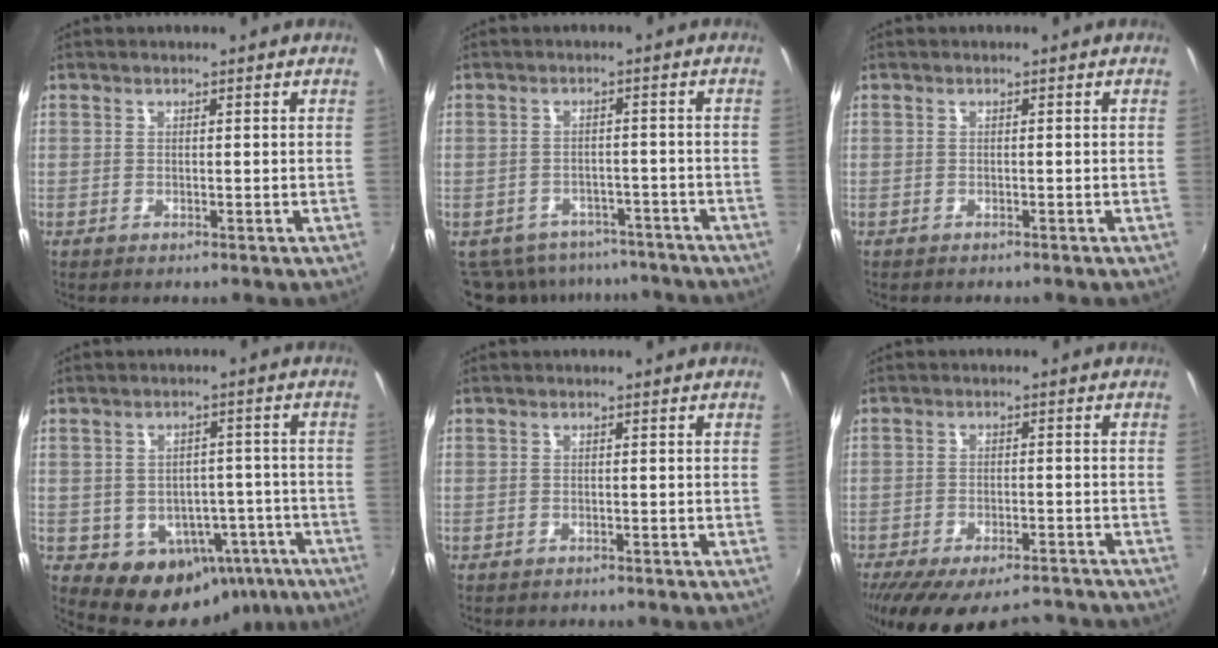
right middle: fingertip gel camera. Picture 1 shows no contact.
{"total": 12.2, "force": [-9.9, 6.2, 3.2], "torque": [-0.079, -0.001, -0.127]}
{"total": 0.8, "force": [-0.7, 0.4, 0.1], "torque": [-0.007, -0.002, -0.010]}
{"total": 12.5, "force": [-6.9, 9.5, 4.4], "torque": [-0.076, 0.025, -0.058]}
{"total": 1.4, "force": [-1.2, 0.5, 0.2], "torque": [-0.010, -0.006, -0.017]}
{"total": 17.3, "force": [-14.1, 5.7, 8.2], "torque": [-0.168, -0.029, -0.203]}